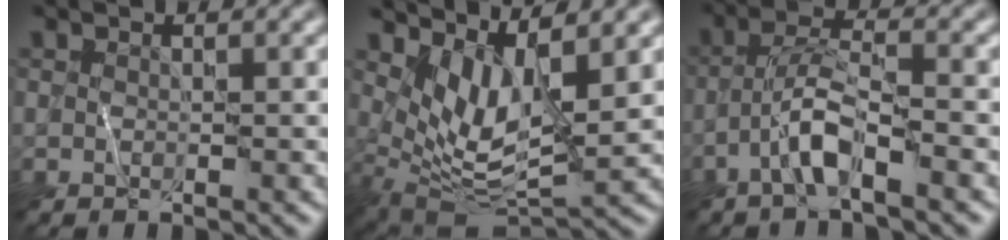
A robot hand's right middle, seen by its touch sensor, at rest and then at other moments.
{"total": 6.0, "force": [2.4, 2.4, 4.9], "torque": [-0.103, -0.020, 0.051]}
{"total": 3.9, "force": [-2.3, 0.6, 3.2], "torque": [-0.061, 0.012, -0.050]}